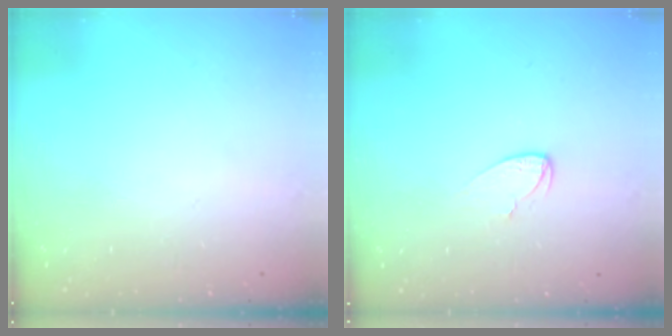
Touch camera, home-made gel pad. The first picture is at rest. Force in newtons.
{"total": 4.0, "press": 4.0, "slide": 0.3}